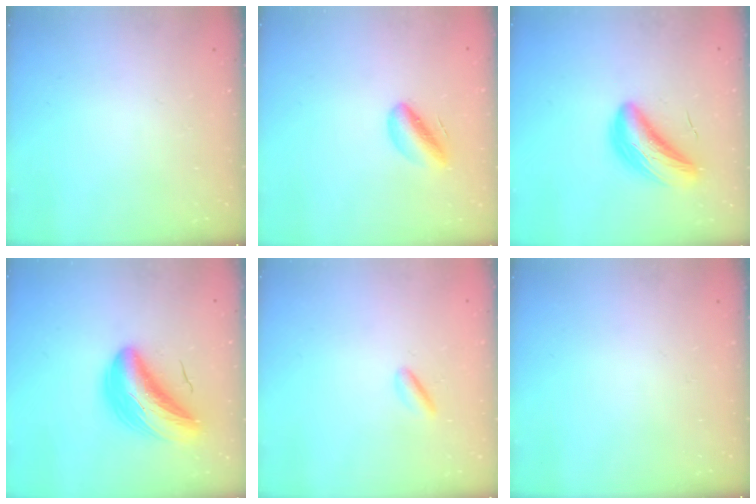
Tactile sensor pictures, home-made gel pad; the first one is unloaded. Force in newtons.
{"total": 6.7, "press": 6.5, "slide": 1.9}
{"total": 9.4, "press": 9.3, "slide": 1.7}
{"total": 11.5, "press": 11.1, "slide": 3.0}
{"total": 2.4, "press": 2.4, "slide": 0.5}
{"total": 0.0}